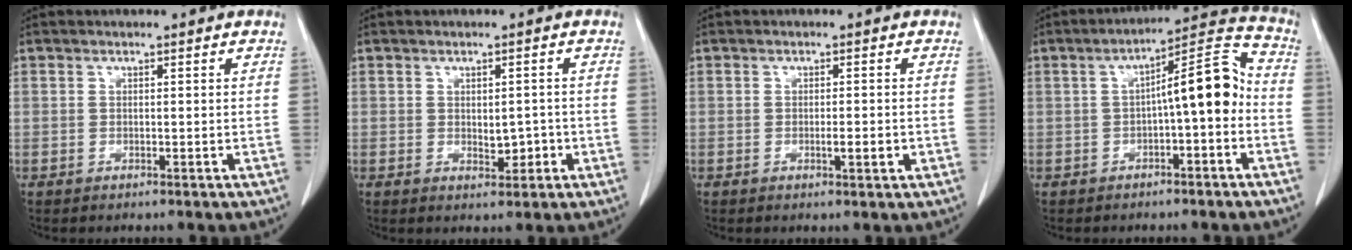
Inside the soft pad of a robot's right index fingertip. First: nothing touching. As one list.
[{"total": 2.8, "force": [-0.6, 1.5, 2.3], "torque": [-0.029, 0.001, -0.003]}, {"total": 2.3, "force": [-0.7, 0.3, 2.2], "torque": [-0.038, -0.002, -0.009]}, {"total": 9.9, "force": [-1.1, 1.9, 9.6], "torque": [-0.138, 0.037, -0.016]}]